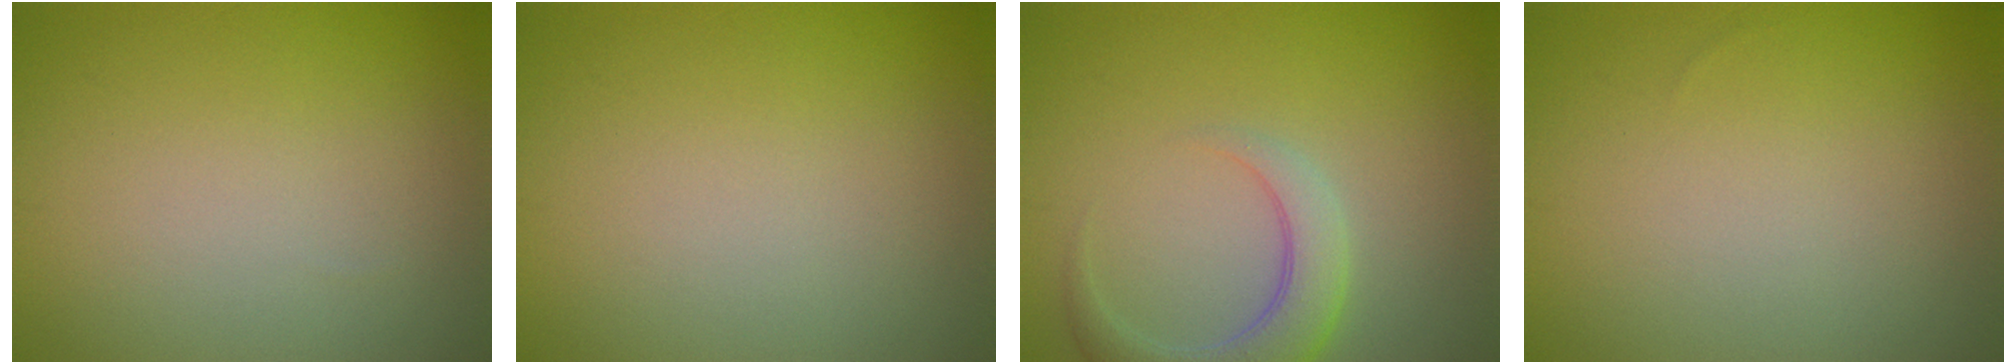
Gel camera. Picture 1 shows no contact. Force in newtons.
{"total": 0.0}
{"total": 4.1, "press": 4.1, "slide": 0.5}
{"total": 0.0}